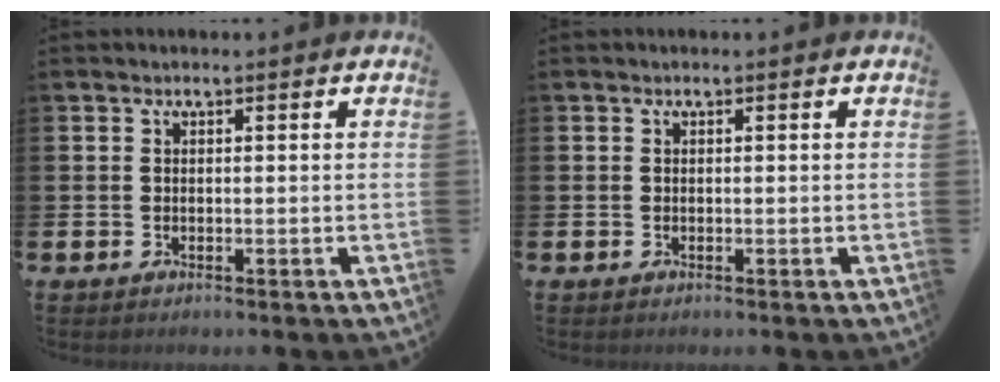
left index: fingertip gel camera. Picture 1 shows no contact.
{"total": 0.0}